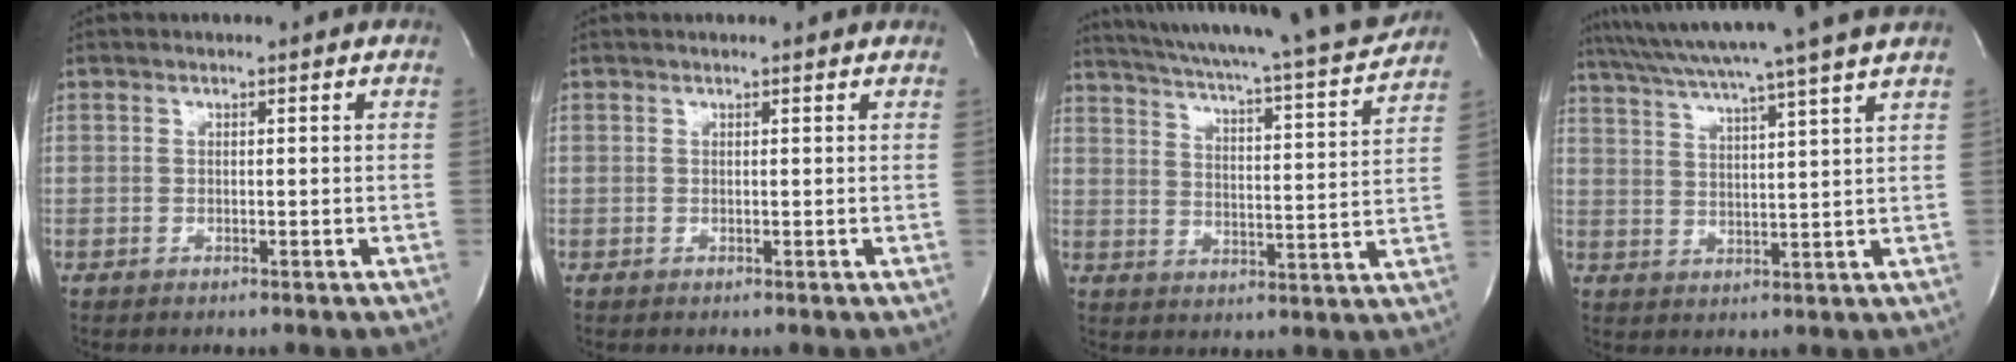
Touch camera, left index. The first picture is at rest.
{"total": 1.8, "force": [1.7, 0.1, 0.6], "torque": [-0.014, 0.012, 0.017]}
{"total": 21.6, "force": [19.7, 0.4, 8.9], "torque": [-0.147, -0.042, 0.264]}
{"total": 16.6, "force": [14.2, -2.3, 8.2], "torque": [-0.148, -0.010, 0.201]}